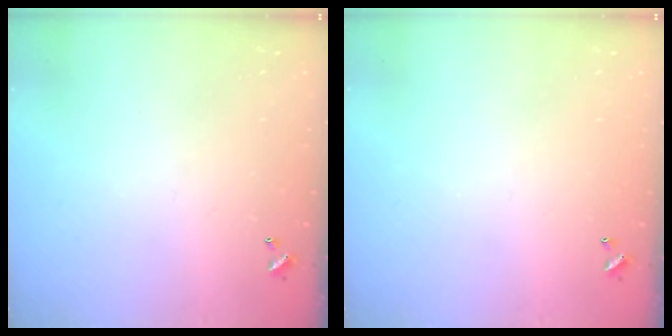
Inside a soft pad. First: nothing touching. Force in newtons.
{"total": 0.0}